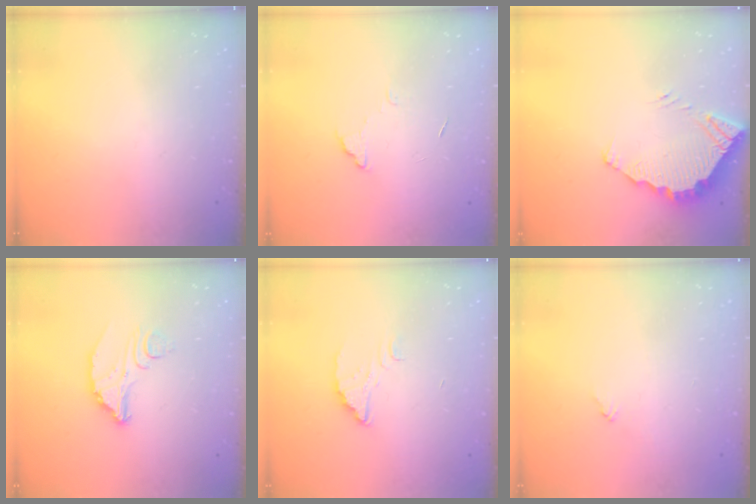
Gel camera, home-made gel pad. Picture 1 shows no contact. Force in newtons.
{"total": 3.8, "press": 3.8, "slide": 0.2}
{"total": 3.8, "press": 3.8, "slide": 0.2}
{"total": 6.5, "press": 6.5, "slide": 0.4}
{"total": 2.4, "press": 2.4, "slide": 0.1}
{"total": 3.9, "press": 3.9, "slide": 0.3}